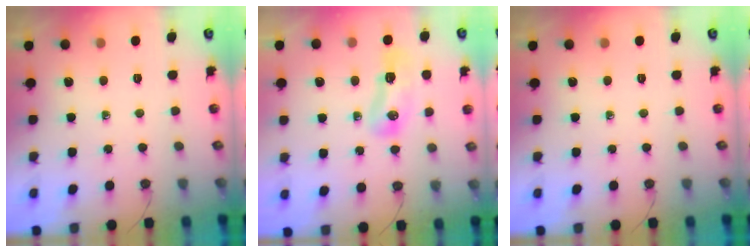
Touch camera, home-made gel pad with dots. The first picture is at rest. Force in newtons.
{"total": 14.6, "press": 10.5, "slide": 10.2}
{"total": 0.0}